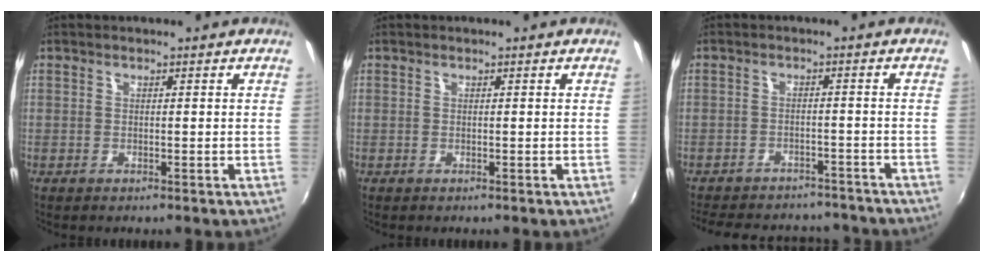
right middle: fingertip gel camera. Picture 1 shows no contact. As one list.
[{"total": 0.0}, {"total": 15.6, "force": [-13.2, 6.6, 5.0], "torque": [-0.121, 0.033, -0.169]}]